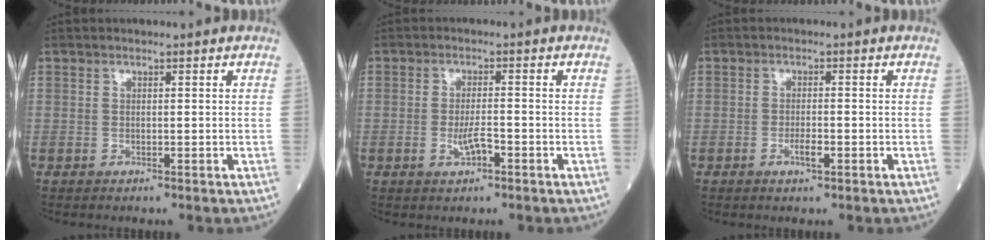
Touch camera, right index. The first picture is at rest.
{"total": 2.9, "force": [-1.2, 0.7, 2.5], "torque": [-0.049, 0.000, -0.020]}
{"total": 2.0, "force": [-0.9, 0.4, 1.8], "torque": [-0.032, 0.000, -0.015]}